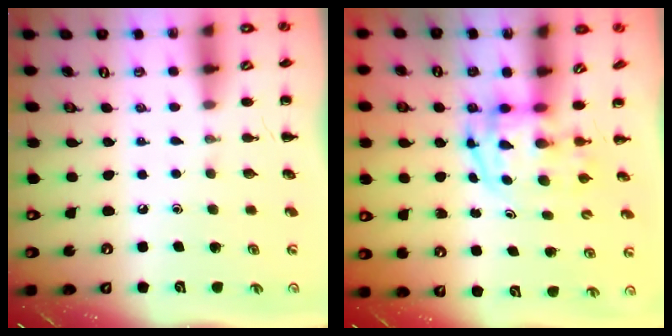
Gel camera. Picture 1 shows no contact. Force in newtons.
{"total": 3.8, "press": 3.7, "slide": 0.6}